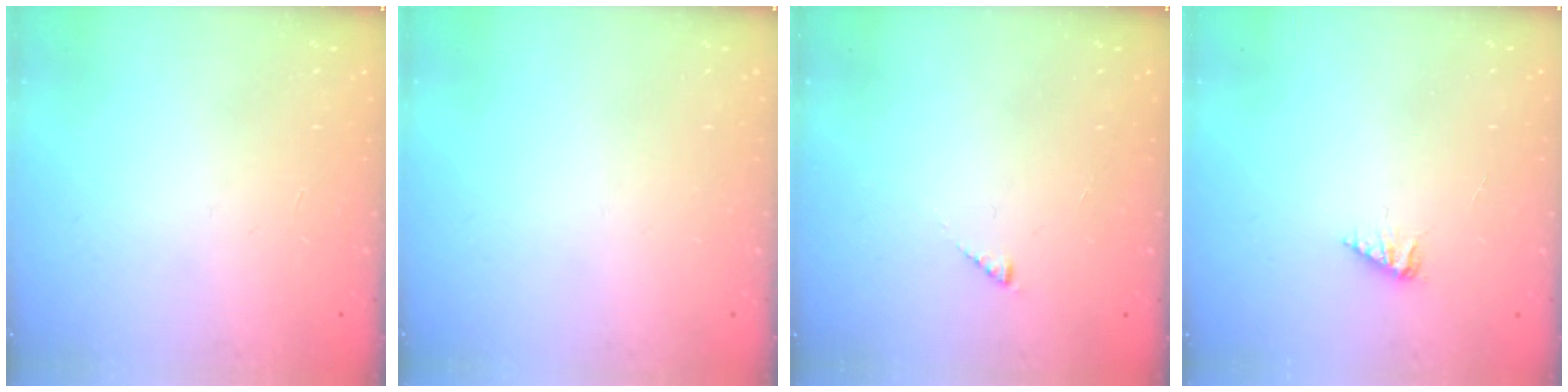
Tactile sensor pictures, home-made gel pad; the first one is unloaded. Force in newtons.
{"total": 0.0}
{"total": 2.2, "press": 2.2, "slide": 0.4}
{"total": 3.2, "press": 3.2, "slide": 0.3}